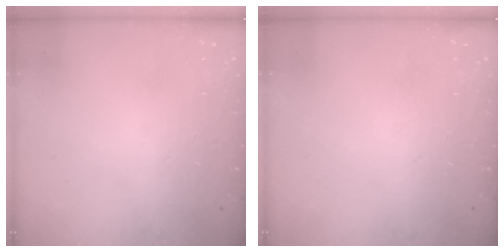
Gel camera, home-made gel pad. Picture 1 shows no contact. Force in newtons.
{"total": 0.0}